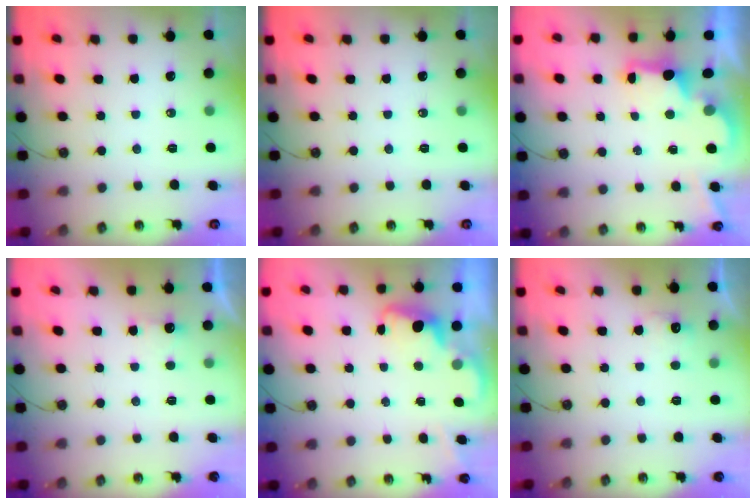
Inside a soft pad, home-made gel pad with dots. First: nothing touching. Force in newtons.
{"total": 0.0}
{"total": 2.6, "press": 2.5, "slide": 0.7}
{"total": 1.0, "press": 0.7, "slide": 0.6}
{"total": 2.5, "press": 2.4, "slide": 0.7}
{"total": 6.9, "press": 6.7, "slide": 1.3}